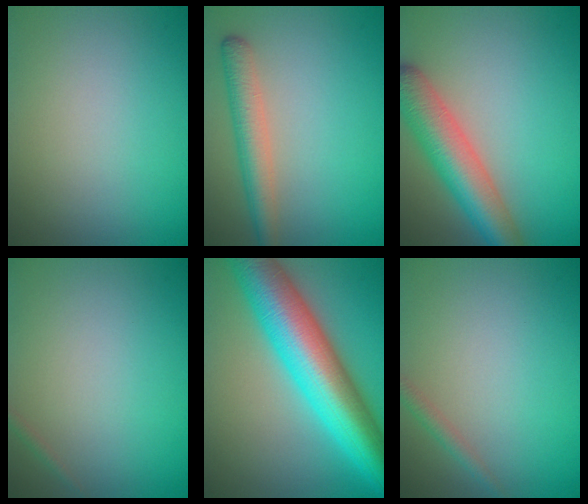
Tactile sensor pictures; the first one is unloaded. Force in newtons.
{"total": 3.8, "press": 3.8, "slide": 0.2}
{"total": 6.8, "press": 6.8, "slide": 0.4}
{"total": 0.5, "press": 0.5, "slide": 0.0}
{"total": 12.3, "press": 12.3, "slide": 0.2}
{"total": 1.2, "press": 1.2, "slide": 0.1}